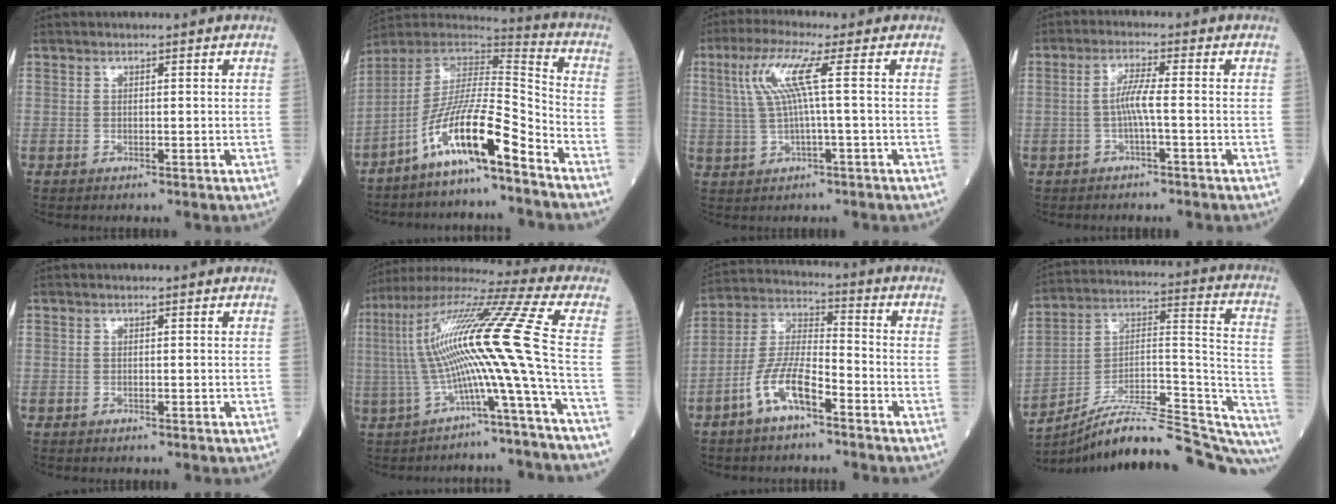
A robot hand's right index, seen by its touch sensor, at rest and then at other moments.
{"total": 13.2, "force": [-8.4, 0.8, 10.2], "torque": [-0.191, 0.010, -0.157]}
{"total": 6.9, "force": [1.5, -0.6, 6.7], "torque": [-0.145, 0.017, 0.035]}
{"total": 3.5, "force": [-1.0, -0.2, 3.3], "torque": [-0.067, 0.006, -0.018]}
{"total": 0.0}
{"total": 16.3, "force": [-2.7, -2.5, 15.9], "torque": [-0.303, 0.032, -0.059]}
{"total": 9.4, "force": [-5.2, 2.5, 7.4], "torque": [-0.158, 0.007, -0.104]}
{"total": 26.8, "force": [-23.3, 3.3, 12.9], "torque": [-0.130, 0.038, -0.344]}